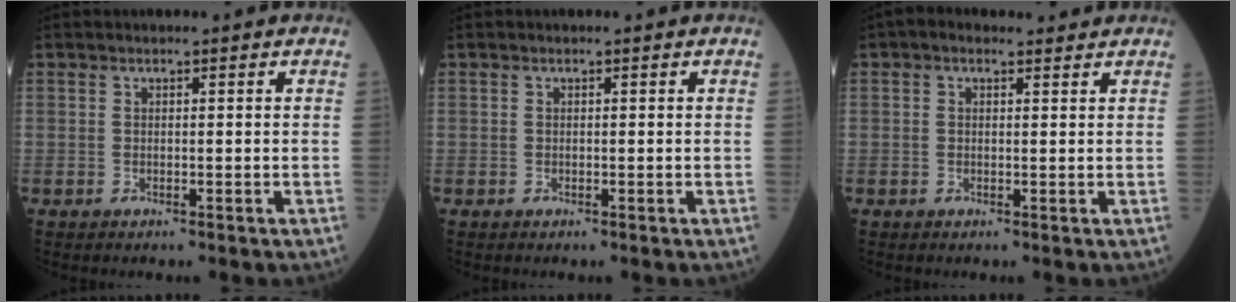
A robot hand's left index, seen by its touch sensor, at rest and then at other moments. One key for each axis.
{"total": 0.0}
{"total": 2.6, "fx": 1.9, "fy": 1.3, "fz": 1.3, "tx": -0.028, "ty": 0.025, "tz": 0.029}